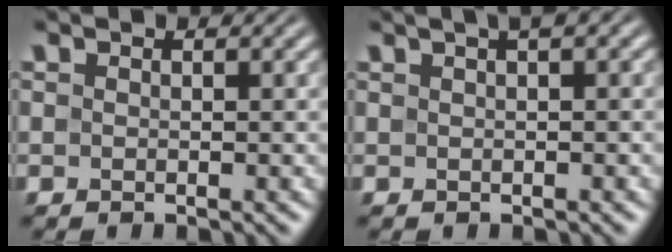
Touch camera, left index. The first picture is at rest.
{"total": 2.5, "force": [1.0, 0.6, 2.2], "torque": [-0.022, 0.013, 0.009]}